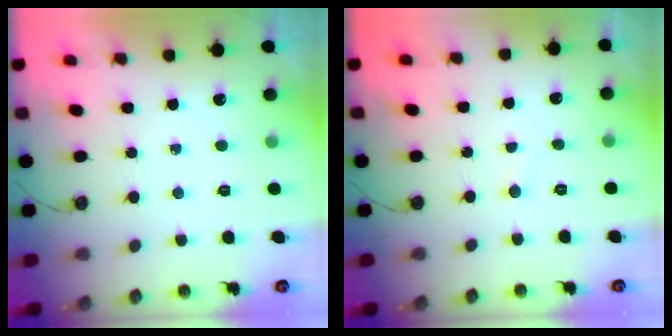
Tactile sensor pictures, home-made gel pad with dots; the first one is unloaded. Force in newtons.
{"total": 3.8, "press": 1.9, "slide": 3.3}